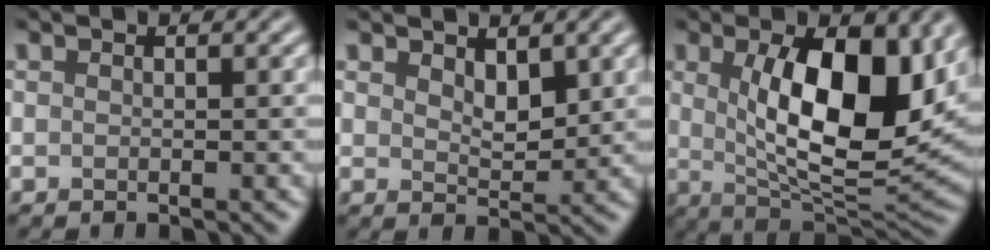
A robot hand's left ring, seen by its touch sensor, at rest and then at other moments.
{"total": 2.5, "force": [1.4, 1.3, 1.6], "torque": [-0.030, -0.007, 0.028]}
{"total": 11.7, "force": [2.2, 4.7, 10.5], "torque": [-0.157, -0.006, 0.040]}